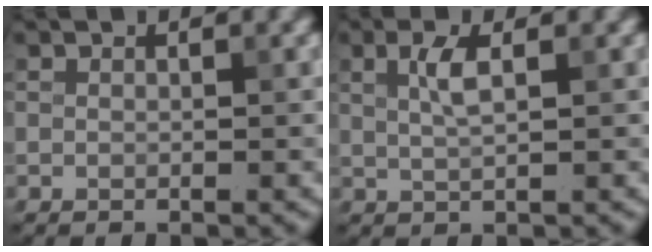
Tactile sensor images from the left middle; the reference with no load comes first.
{"total": 2.2, "force": [0.8, 0.6, 2.0], "torque": [-0.040, 0.003, 0.015]}